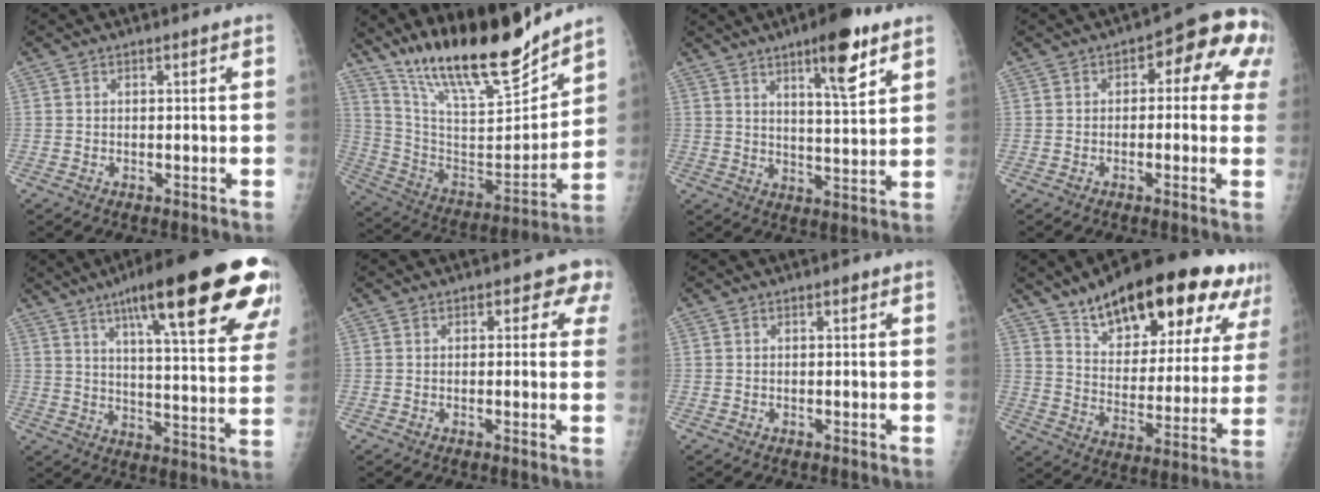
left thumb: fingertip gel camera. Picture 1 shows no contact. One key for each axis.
{"total": 22.7, "fx": 18.8, "fy": 4.8, "fz": 11.9, "tx": -0.171, "ty": -0.106, "tz": 0.330}
{"total": 11.4, "fx": 6.6, "fy": 2.7, "fz": 8.9, "tx": -0.119, "ty": -0.038, "tz": 0.098}
{"total": 10.9, "fx": 2.4, "fy": 5.9, "fz": 8.8, "tx": -0.054, "ty": 0.030, "tz": 0.015}
{"total": 29.4, "fx": 16.5, "fy": 5.6, "fz": 23.7, "tx": -0.289, "ty": -0.031, "tz": 0.235}
{"total": 3.9, "fx": 1.9, "fy": 2.6, "fz": 2.2, "tx": 0.015, "ty": -0.001, "tz": 0.009}
{"total": 0.6, "fx": 0.2, "fy": 0.4, "fz": 0.4, "tx": 0.000, "ty": 0.001, "tz": -0.001}
{"total": 27.1, "fx": 17.0, "fy": 10.7, "fz": 18.2, "tx": -0.236, "ty": -0.040, "tz": 0.257}